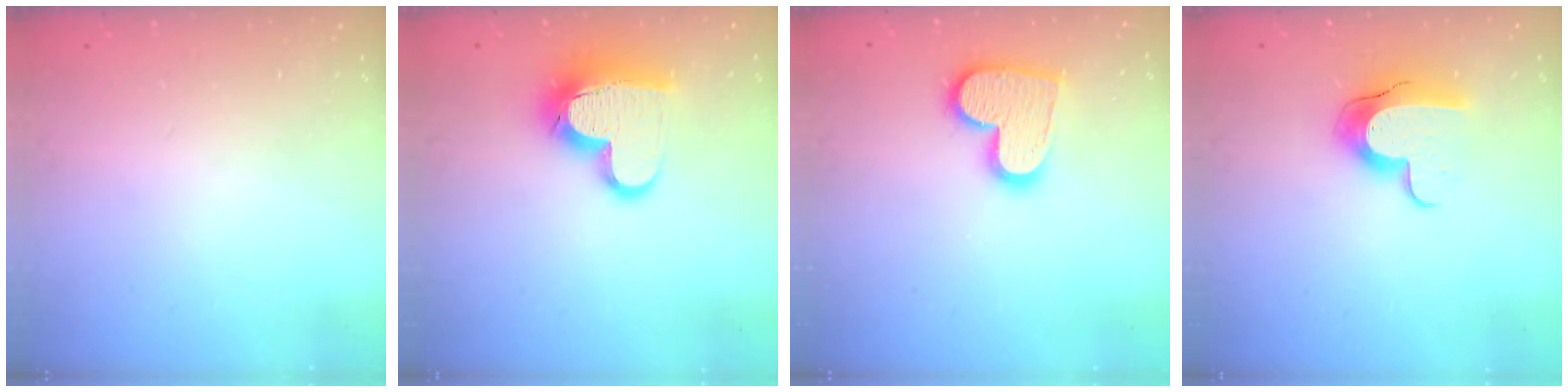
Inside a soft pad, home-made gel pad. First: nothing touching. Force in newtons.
{"total": 15.3, "press": 15.2, "slide": 1.0}
{"total": 13.7, "press": 13.7, "slide": 0.8}
{"total": 10.5, "press": 10.5, "slide": 0.9}